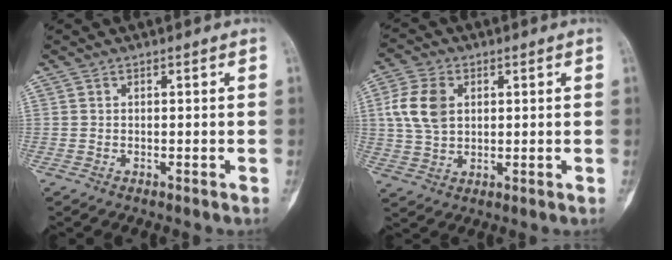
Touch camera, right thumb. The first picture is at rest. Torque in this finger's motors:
{"motor_torque": [-0.10, 0.32, 0.59, 0.14, 0.06]}